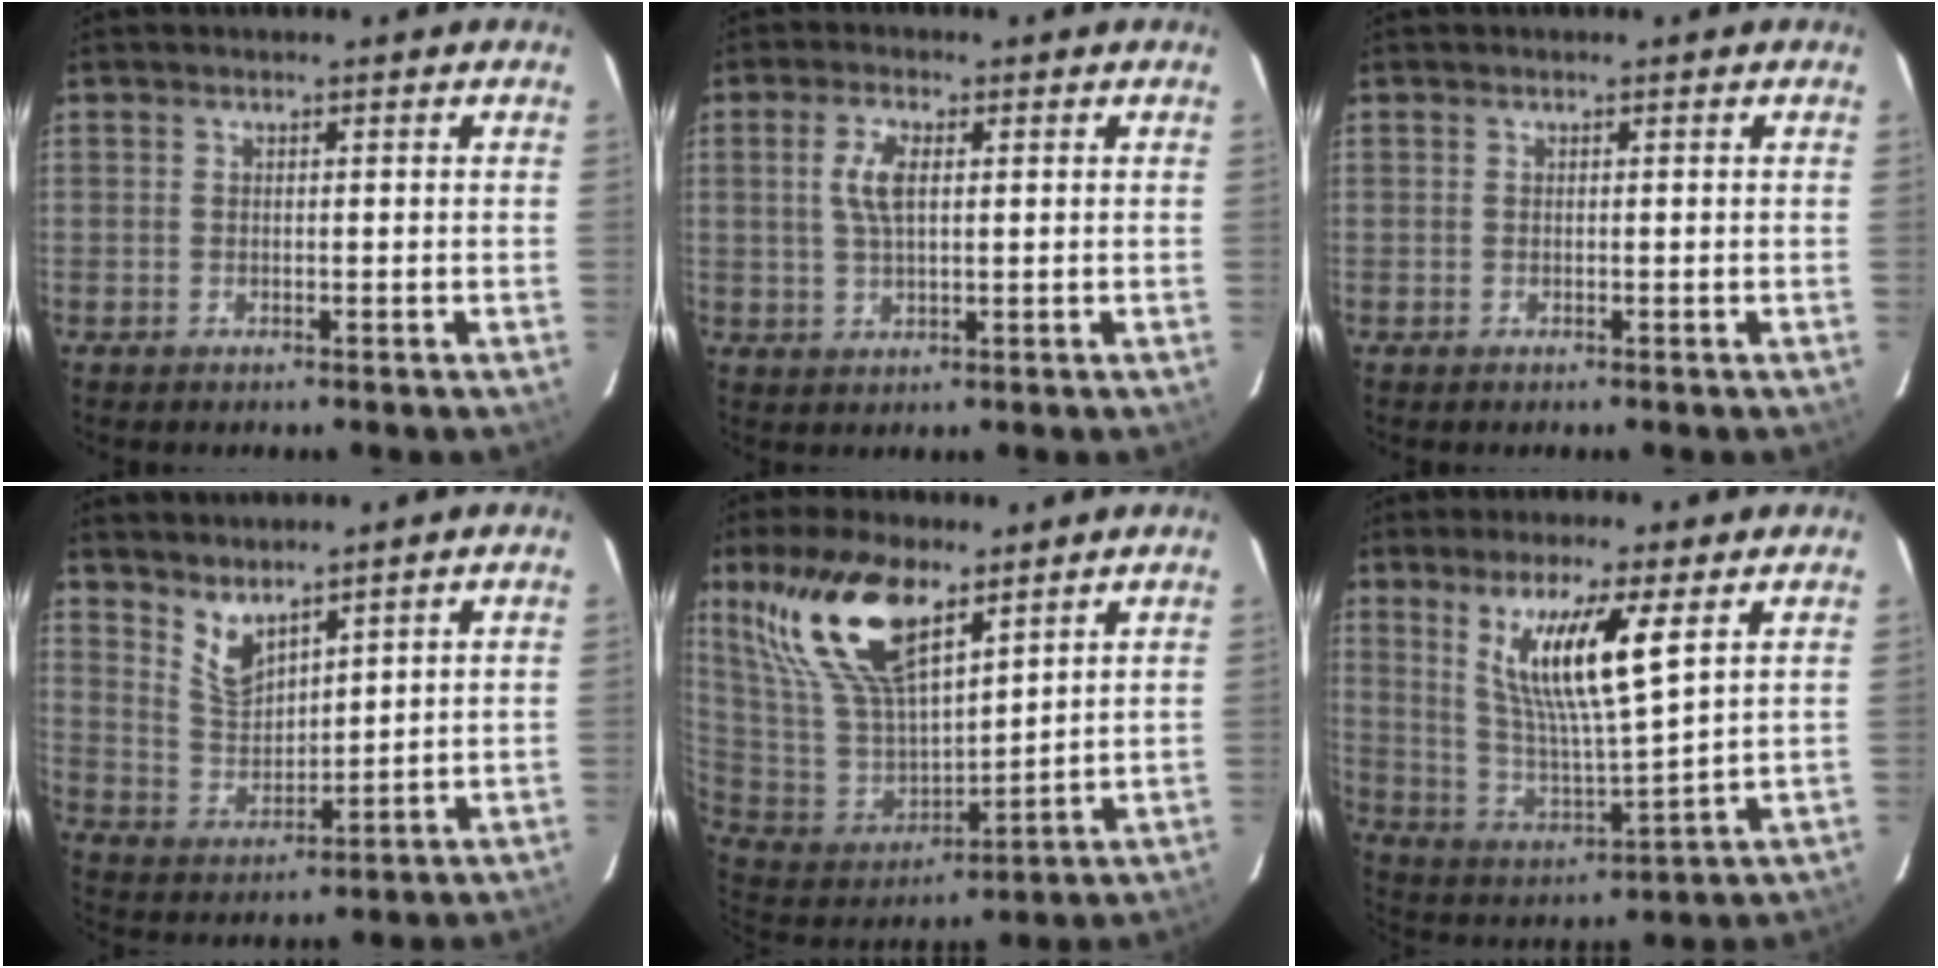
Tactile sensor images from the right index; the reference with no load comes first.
{"total": 5.0, "force": [1.1, 2.1, 4.3], "torque": [-0.085, 0.006, 0.022]}
{"total": 0.0}
{"total": 6.4, "force": [5.1, 2.3, 3.1], "torque": [-0.055, -0.005, 0.106]}
{"total": 18.7, "force": [11.5, 7.8, 12.6], "torque": [-0.254, 0.024, 0.243]}
{"total": 13.0, "force": [6.1, 1.2, 11.4], "torque": [-0.211, -0.013, 0.123]}